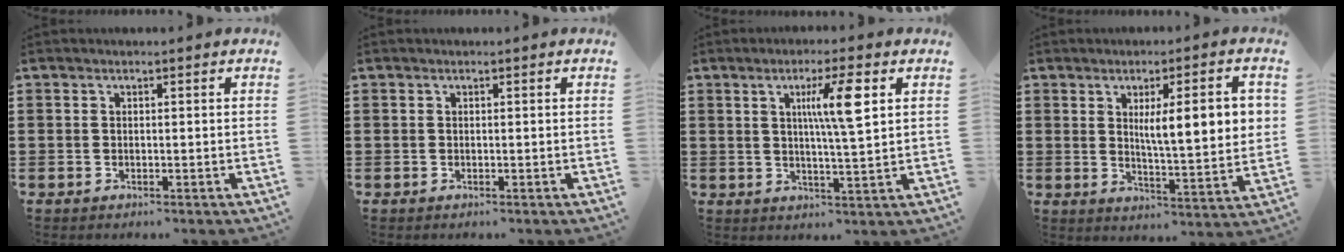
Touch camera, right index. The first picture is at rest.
{"total": 0.0}
{"total": 7.3, "force": [2.5, 0.6, 6.8], "torque": [-0.131, 0.001, 0.033]}
{"total": 9.1, "force": [2.6, 2.0, 8.5], "torque": [-0.139, -0.003, 0.037]}